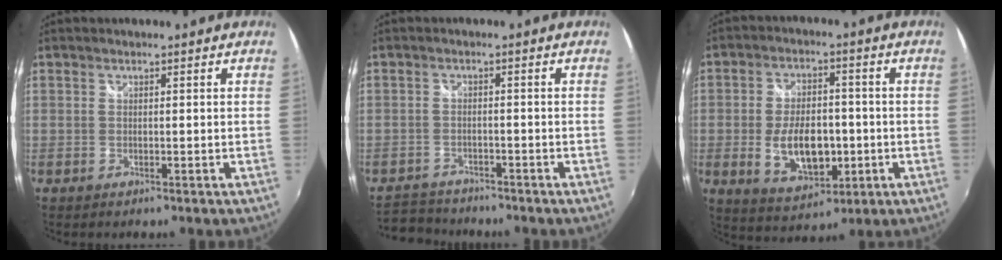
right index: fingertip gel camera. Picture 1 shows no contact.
{"total": 5.9, "force": [-5.3, 2.5, 0.6], "torque": [-0.033, 0.007, -0.093]}
{"total": 11.7, "force": [-2.2, 6.6, 9.4], "torque": [-0.181, -0.005, -0.023]}